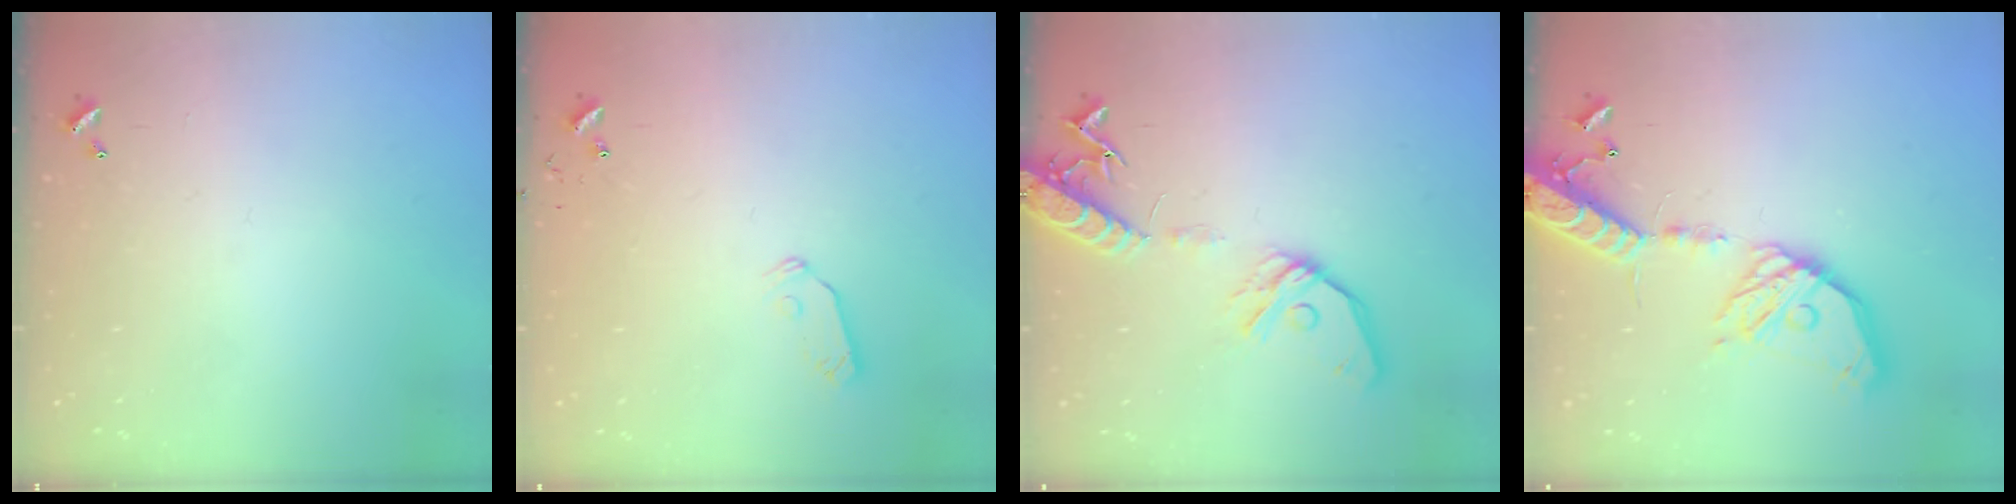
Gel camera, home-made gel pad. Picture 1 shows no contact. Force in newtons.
{"total": 5.6, "press": 5.6, "slide": 0.3}
{"total": 15.4, "press": 15.2, "slide": 2.8}
{"total": 20.9, "press": 20.5, "slide": 3.9}